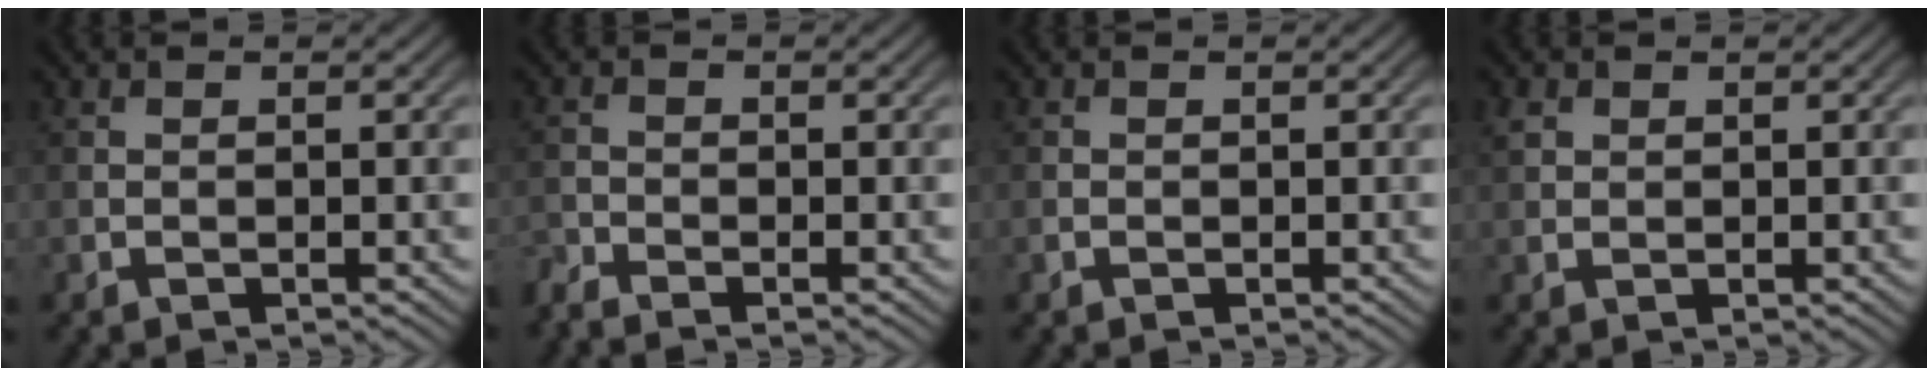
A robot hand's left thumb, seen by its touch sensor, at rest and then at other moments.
{"total": 2.1, "force": [-1.9, 0.4, 0.8], "torque": [-0.020, -0.009, -0.049]}
{"total": 0.6, "force": [-0.2, 0.5, 0.2], "torque": [-0.004, -0.004, -0.005]}
{"total": 1.5, "force": [0.7, 1.2, 0.6], "torque": [-0.016, 0.003, 0.015]}